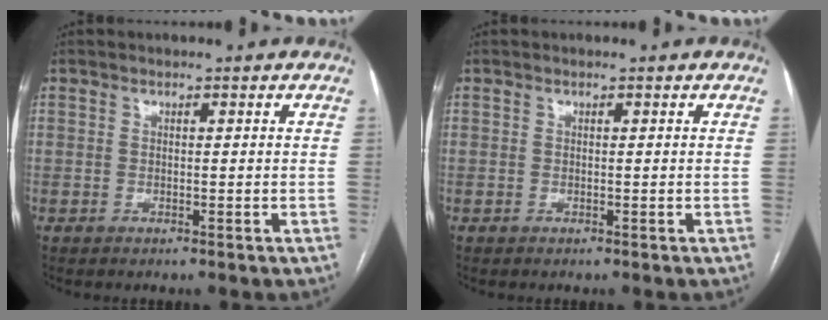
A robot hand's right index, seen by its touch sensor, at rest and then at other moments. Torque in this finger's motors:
{"motor_torque": [0.16, 0.16, 0.01, 0.00]}